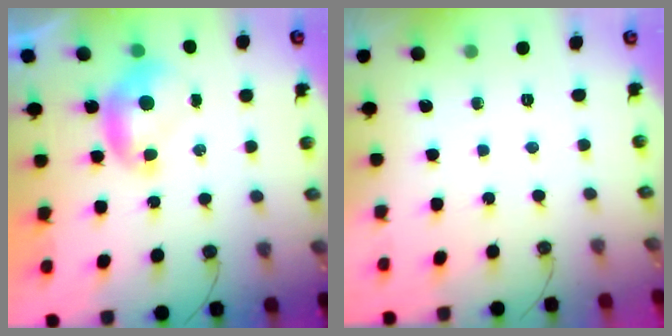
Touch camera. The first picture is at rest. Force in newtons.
{"total": 0.0}